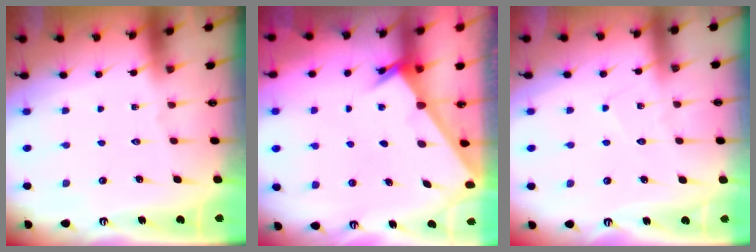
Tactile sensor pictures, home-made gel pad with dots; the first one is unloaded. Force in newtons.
{"total": 2.4, "press": 2.4, "slide": 0.3}
{"total": 4.5, "press": 4.5, "slide": 0.5}